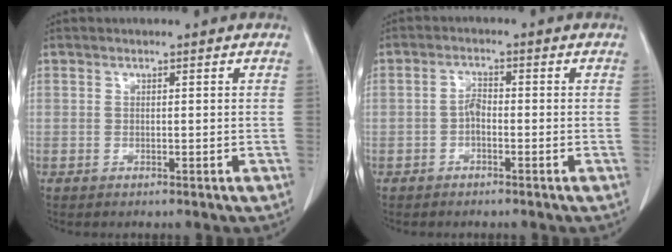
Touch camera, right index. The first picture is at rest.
{"total": 2.1, "force": [-0.8, 0.9, 1.7], "torque": [-0.028, 0.005, -0.016]}